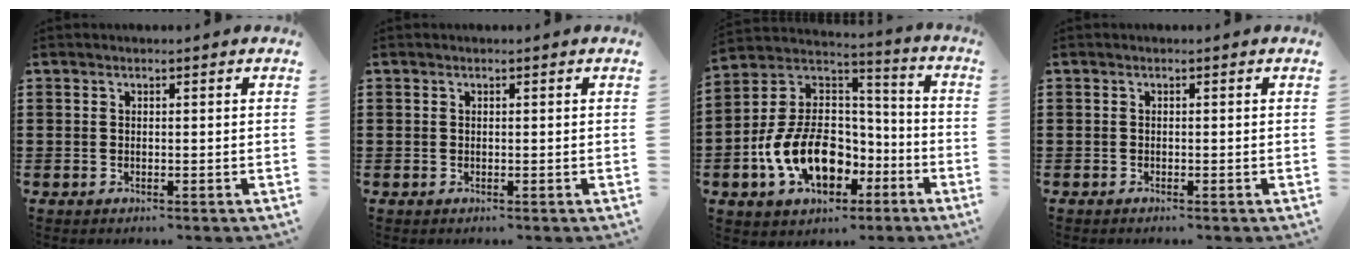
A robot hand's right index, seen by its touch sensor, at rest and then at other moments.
{"total": 0.0}
{"total": 13.7, "force": [-5.1, 8.9, 9.0], "torque": [-0.214, 0.018, -0.092]}
{"total": 0.0}